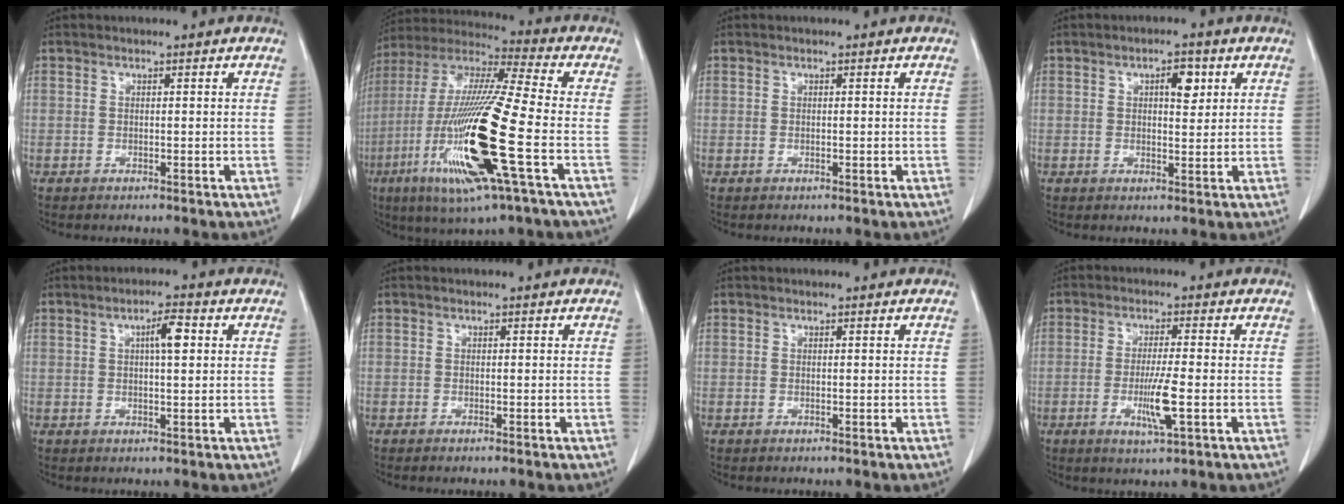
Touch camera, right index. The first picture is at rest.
{"total": 21.8, "force": [-6.2, 0.8, 20.8], "torque": [-0.446, -0.032, -0.122]}
{"total": 0.0}
{"total": 3.9, "force": [1.5, 1.5, 3.2], "torque": [-0.048, 0.002, 0.021]}
{"total": 4.0, "force": [1.1, 0.7, 3.8], "torque": [-0.063, 0.006, 0.016]}
{"total": 0.7, "force": [-0.6, 0.0, 0.3], "torque": [-0.007, -0.002, -0.009]}
{"total": 0.0}
{"total": 6.0, "force": [-1.6, 0.0, 5.8], "torque": [-0.107, -0.012, -0.025]}